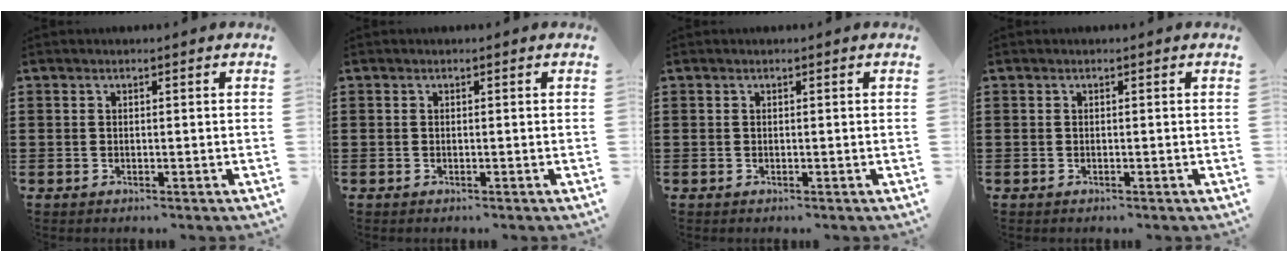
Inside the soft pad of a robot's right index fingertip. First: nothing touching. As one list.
[{"total": 0.0}, {"total": 0.0}, {"total": 0.0}]